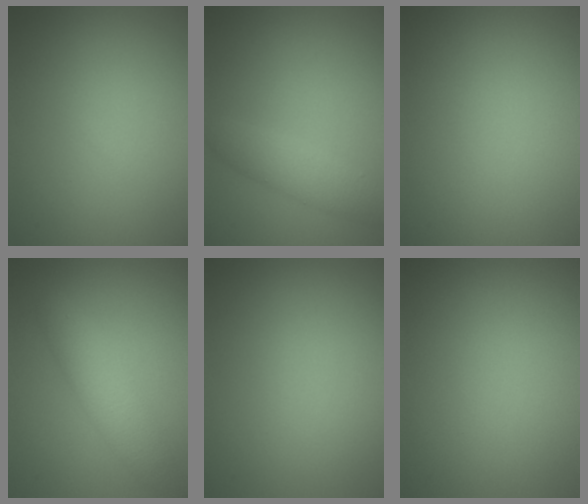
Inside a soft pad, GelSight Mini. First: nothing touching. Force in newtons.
{"total": 2.6, "press": 2.6, "slide": 0.1}
{"total": 0.0}
{"total": 3.5, "press": 3.5, "slide": 0.1}
{"total": 0.0}
{"total": 0.0}